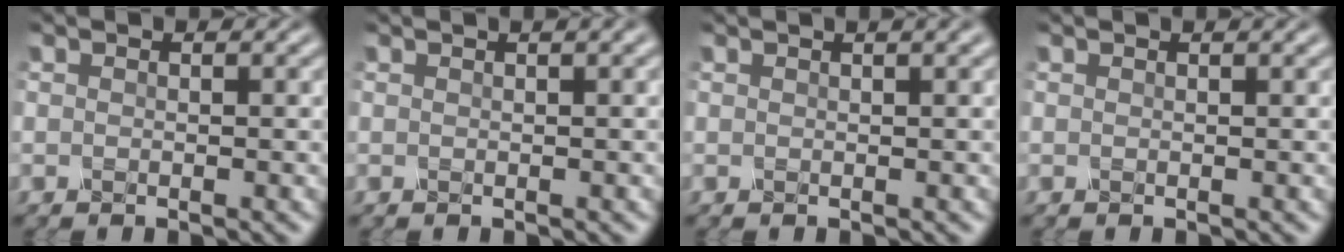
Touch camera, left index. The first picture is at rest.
{"total": 1.1, "force": [0.6, 0.2, 0.9], "torque": [-0.014, 0.002, 0.005]}
{"total": 2.0, "force": [1.2, 0.6, 1.5], "torque": [-0.011, 0.006, 0.004]}
{"total": 0.7, "force": [0.5, 0.1, 0.5], "torque": [-0.009, -0.001, 0.002]}